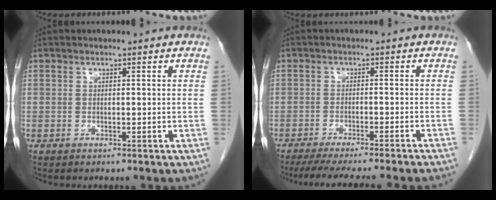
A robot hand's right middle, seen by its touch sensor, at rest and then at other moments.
{"total": 14.3, "force": [-12.6, -1.2, 6.7], "torque": [-0.080, -0.037, -0.177]}